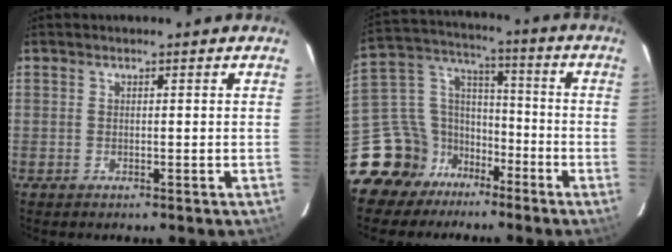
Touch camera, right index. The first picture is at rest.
{"total": 14.6, "force": [-10.6, 9.5, 3.2], "torque": [-0.090, 0.053, -0.182]}